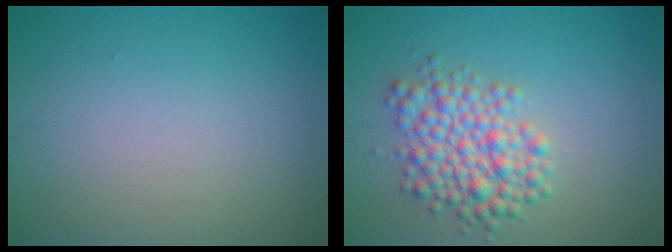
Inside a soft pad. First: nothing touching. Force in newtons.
{"total": 5.0, "press": 5.0, "slide": 0.1}